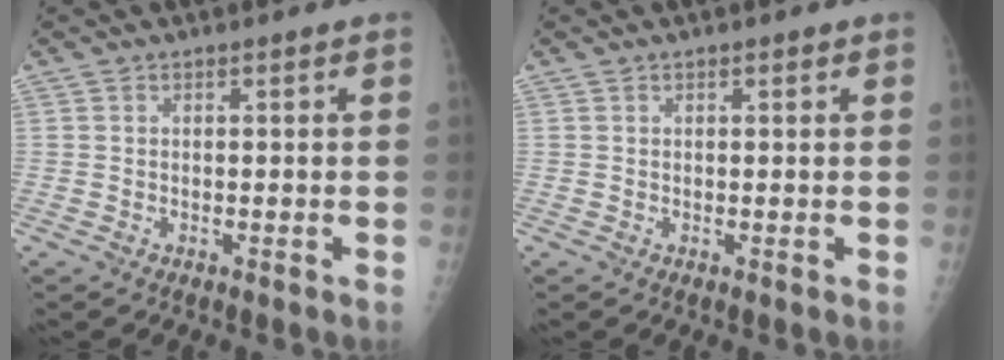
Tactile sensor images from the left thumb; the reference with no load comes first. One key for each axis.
{"total": 0.7, "fx": 0.4, "fy": 0.3, "fz": 0.4, "tx": -0.006, "ty": -0.001, "tz": 0.005}